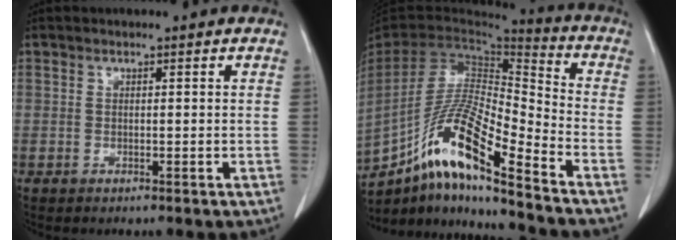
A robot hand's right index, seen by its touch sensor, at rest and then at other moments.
{"total": 17.9, "force": [-12.2, 1.2, 13.0], "torque": [-0.266, -0.010, -0.226]}